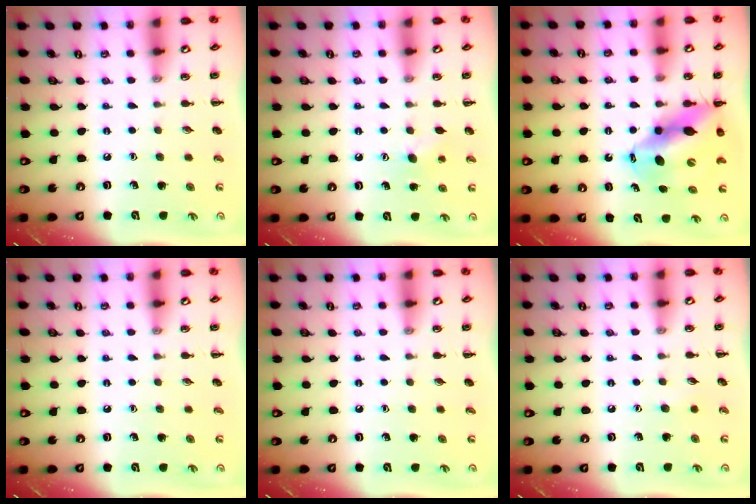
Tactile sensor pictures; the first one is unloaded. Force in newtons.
{"total": 5.6, "press": 5.4, "slide": 1.4}
{"total": 13.5, "press": 12.9, "slide": 3.7}
{"total": 0.0}
{"total": 0.0}
{"total": 3.8, "press": 3.7, "slide": 0.9}